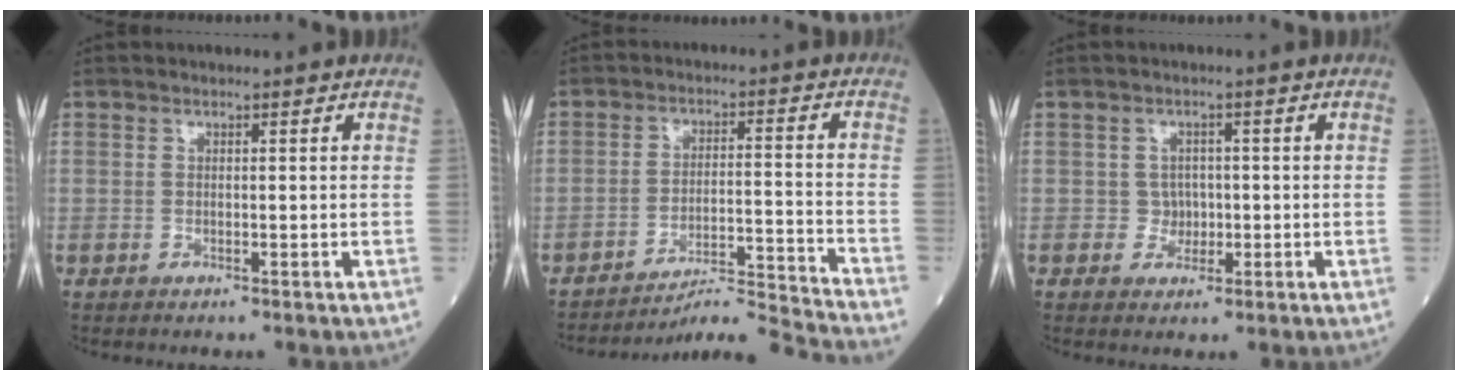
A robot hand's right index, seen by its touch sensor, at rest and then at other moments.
{"total": 10.3, "force": [-9.6, -3.9, -0.1], "torque": [0.002, 0.014, -0.161]}
{"total": 2.3, "force": [-0.4, 2.2, 0.4], "torque": [0.004, 0.008, -0.007]}